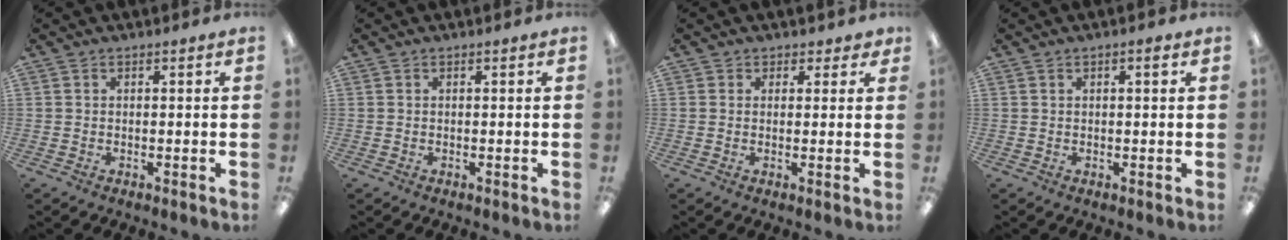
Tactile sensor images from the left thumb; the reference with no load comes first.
{"total": 0.0}
{"total": 1.9, "force": [1.1, 1.5, 0.2], "torque": [0.012, -0.003, 0.019]}
{"total": 1.7, "force": [0.7, 0.3, 1.5], "torque": [-0.022, -0.001, 0.008]}